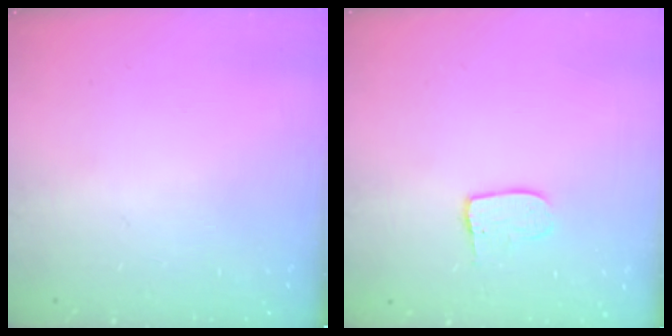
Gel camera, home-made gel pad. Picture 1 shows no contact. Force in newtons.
{"total": 6.3, "press": 6.3, "slide": 0.3}